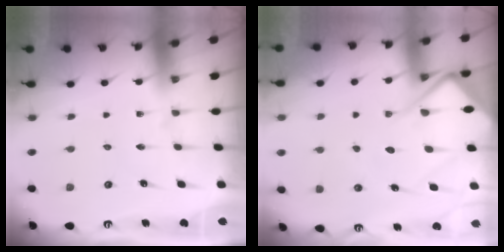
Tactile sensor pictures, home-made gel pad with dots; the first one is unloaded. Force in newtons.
{"total": 12.4, "press": 12.3, "slide": 1.4}